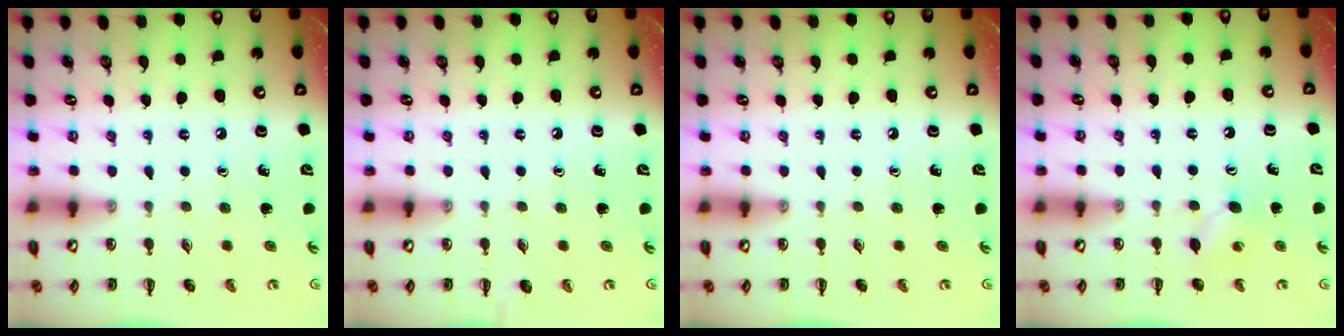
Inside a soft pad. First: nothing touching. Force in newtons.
{"total": 0.0}
{"total": 0.0}
{"total": 4.9, "press": 4.8, "slide": 1.0}